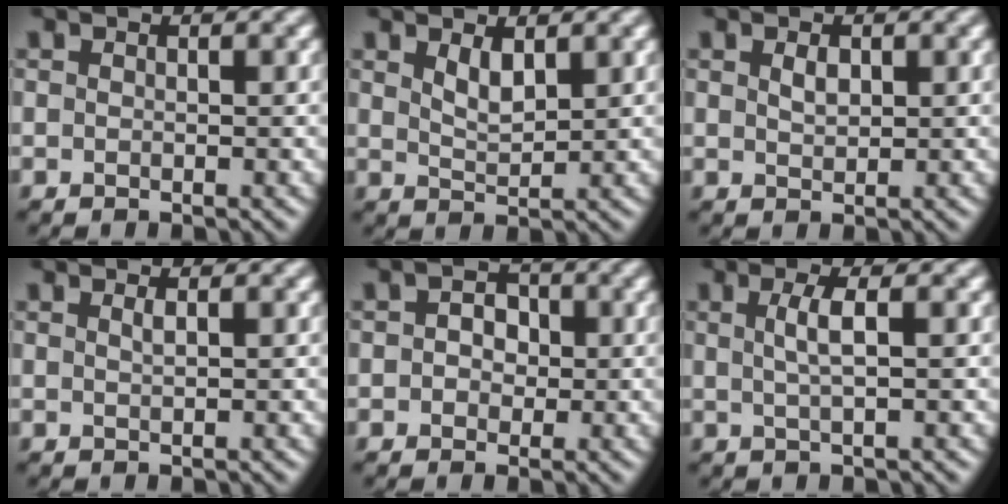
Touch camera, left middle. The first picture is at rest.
{"total": 2.0, "force": [1.2, 0.7, 1.4], "torque": [-0.029, -0.005, 0.027]}
{"total": 1.3, "force": [0.6, 0.7, 0.9], "torque": [-0.017, 0.001, 0.014]}
{"total": 0.7, "force": [0.3, 0.2, 0.6], "torque": [-0.006, 0.002, 0.005]}
{"total": 2.5, "force": [0.2, 2.1, 1.5], "torque": [-0.012, 0.007, -0.012]}
{"total": 2.4, "force": [0.4, 0.6, 2.3], "torque": [-0.042, 0.003, 0.006]}